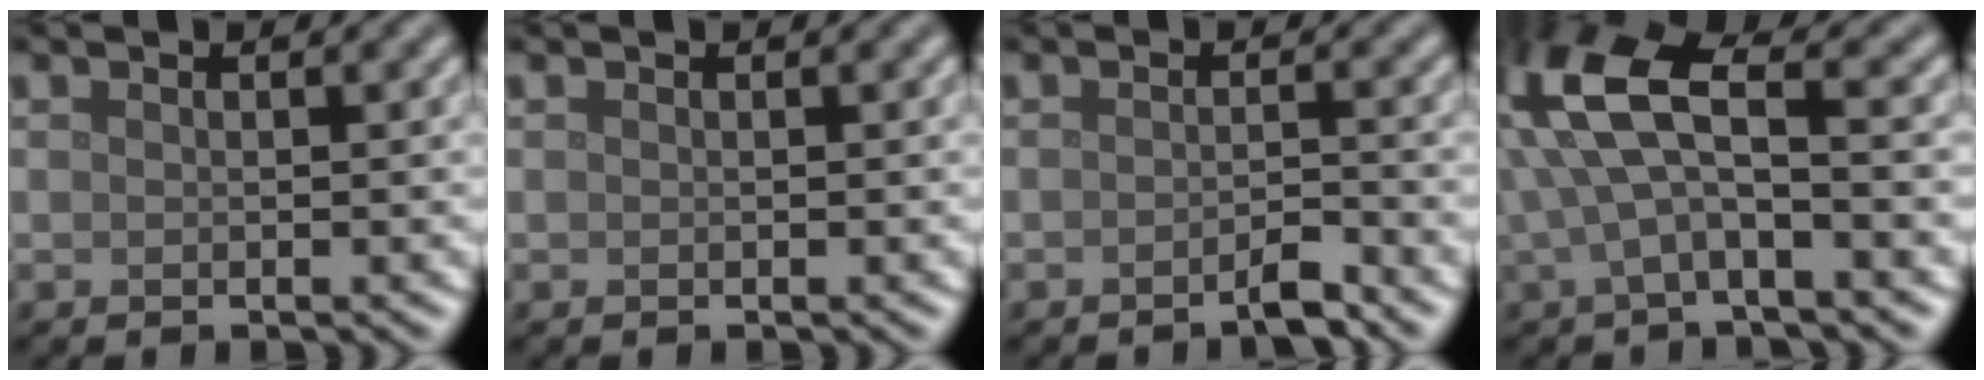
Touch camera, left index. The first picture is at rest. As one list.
[{"total": 0.0}, {"total": 1.7, "force": [-1.3, 0.2, 1.1], "torque": [-0.015, 0.001, -0.027]}, {"total": 7.2, "force": [0.4, 2.7, 6.7], "torque": [-0.145, 0.021, -0.001]}]